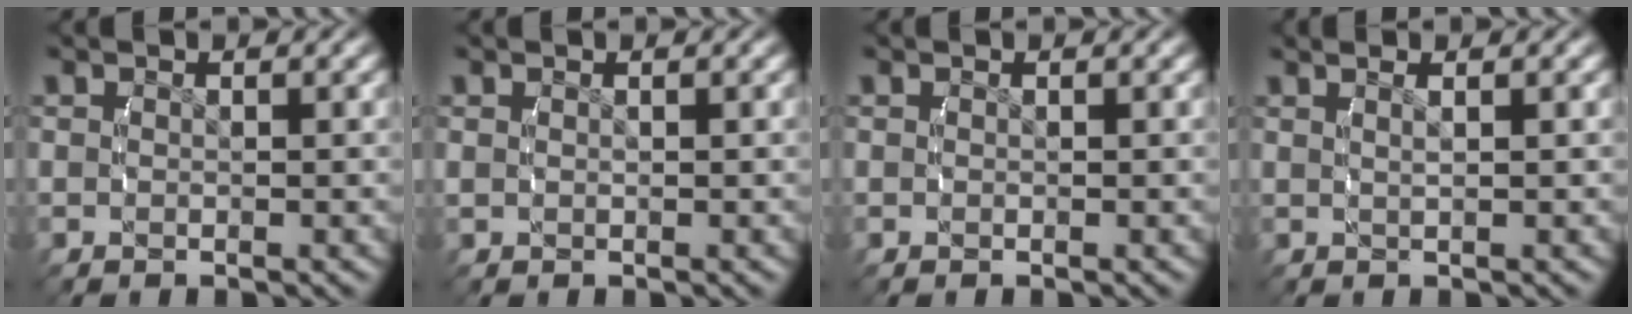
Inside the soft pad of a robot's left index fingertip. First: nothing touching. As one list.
[{"total": 0.5, "force": [0.3, 0.1, 0.4], "torque": [-0.009, -0.005, 0.011]}, {"total": 0.0}, {"total": 2.1, "force": [1.2, 0.0, 1.7], "torque": [-0.015, 0.009, 0.021]}]